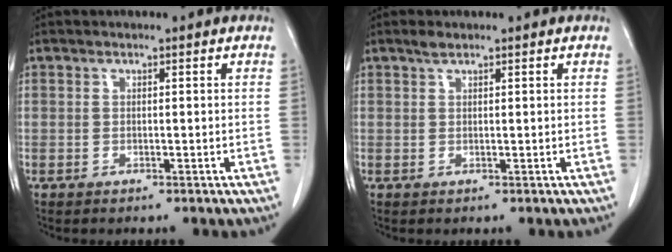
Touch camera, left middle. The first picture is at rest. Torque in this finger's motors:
{"motor_torque": [0.42, -0.38, -0.03, 0.01]}